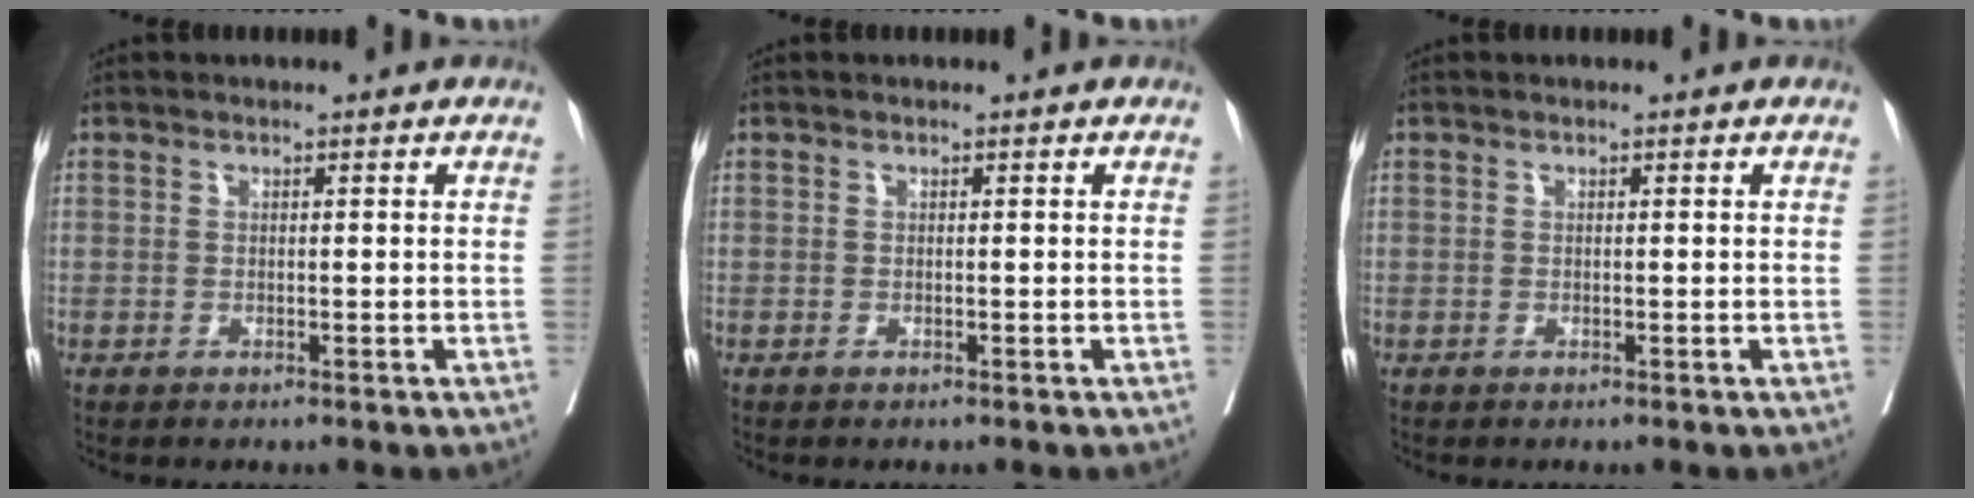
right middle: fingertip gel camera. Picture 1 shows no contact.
{"total": 0.0}
{"total": 0.0}